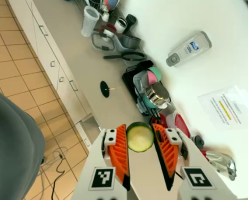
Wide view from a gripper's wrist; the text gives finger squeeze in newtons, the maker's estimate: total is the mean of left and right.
{"total": 7.8, "left": 7.8, "right": 7.9}